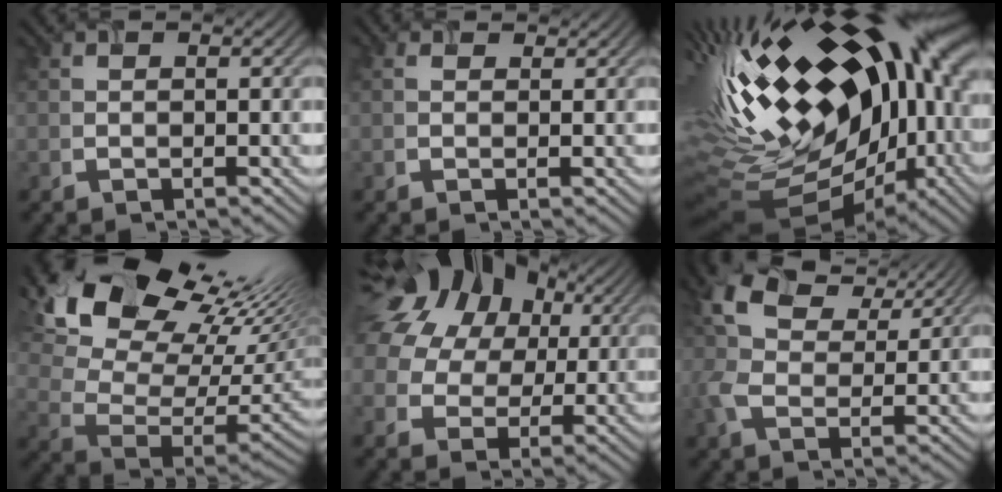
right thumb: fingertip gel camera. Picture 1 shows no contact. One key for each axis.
{"total": 0.7, "fx": 0.5, "fy": 0.2, "fz": -0.5, "tx": 0.002, "ty": -0.005, "tz": 0.012}
{"total": 21.0, "fx": 2.0, "fy": 10.4, "fz": 18.1, "tx": -0.336, "ty": -0.030, "tz": 0.032}
{"total": 19.0, "fx": 11.8, "fy": 9.8, "fz": 11.1, "tx": -0.204, "ty": 0.027, "tz": 0.198}
{"total": 18.9, "fx": 8.0, "fy": 14.4, "fz": 9.2, "tx": -0.236, "ty": 0.061, "tz": 0.143}
{"total": 8.0, "fx": 4.2, "fy": 5.0, "fz": 4.6, "tx": -0.124, "ty": 0.008, "tz": 0.084}